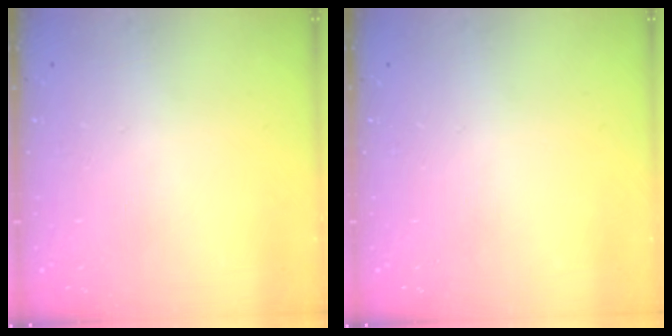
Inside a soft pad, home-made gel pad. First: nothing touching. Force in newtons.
{"total": 0.0}